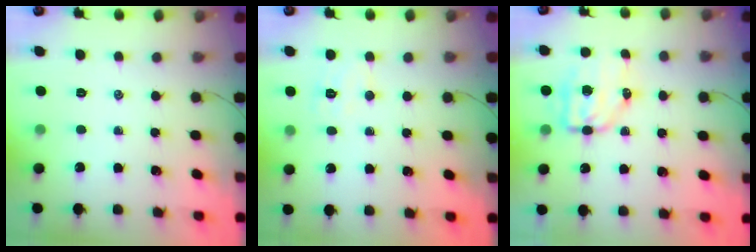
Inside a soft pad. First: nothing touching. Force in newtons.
{"total": 5.5, "press": 5.4, "slide": 1.1}
{"total": 7.8, "press": 7.6, "slide": 1.5}